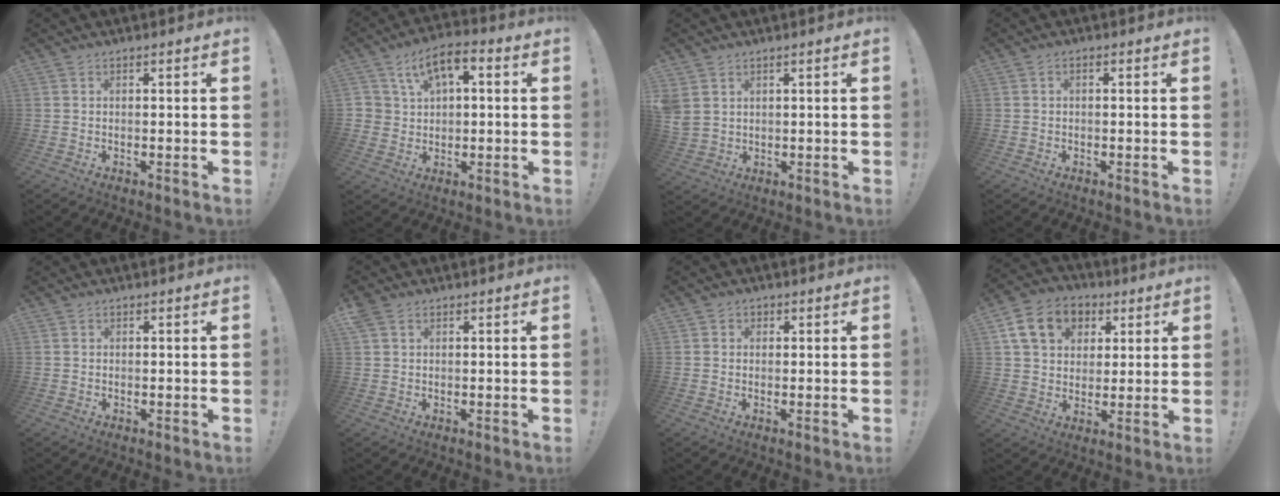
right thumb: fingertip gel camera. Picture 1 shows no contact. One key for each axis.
{"total": 8.7, "fx": 3.2, "fy": 6.0, "fz": 5.4, "tx": -0.086, "ty": -0.005, "tz": 0.061}
{"total": 3.7, "fx": 1.7, "fy": 2.9, "fz": 1.5, "tx": -0.043, "ty": -0.004, "tz": 0.038}
{"total": 1.1, "fx": -0.7, "fy": 0.5, "fz": 0.7, "tx": -0.015, "ty": 0.005, "tz": -0.011}
{"total": 0.7, "fx": 0.1, "fy": 0.7, "fz": -0.1, "tx": 0.004, "ty": 0.001, "tz": 0.001}
{"total": 2.8, "fx": 1.6, "fy": 1.8, "fz": 1.3, "tx": -0.028, "ty": 0.001, "tz": 0.032}
{"total": 1.4, "fx": 0.3, "fy": 1.3, "fz": 0.4, "tx": 0.000, "ty": 0.000, "tz": 0.004}
{"total": 14.9, "fx": 5.8, "fy": 11.4, "fz": 7.6, "tx": -0.109, "ty": -0.015, "tz": 0.114}